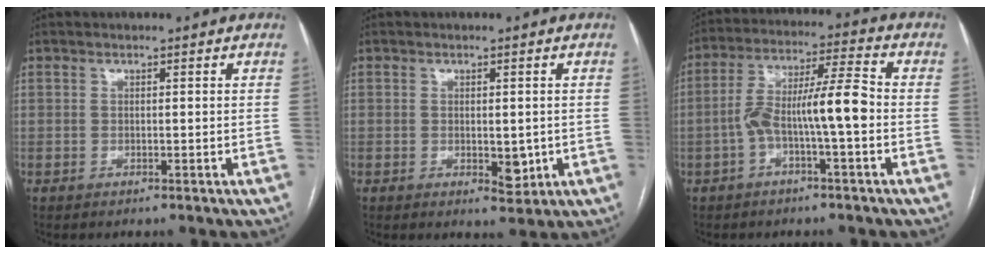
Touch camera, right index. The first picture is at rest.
{"total": 3.4, "force": [-0.4, 1.8, 2.8], "torque": [-0.035, -0.007, 0.002]}
{"total": 9.9, "force": [-2.3, 1.0, 9.6], "torque": [-0.172, 0.033, -0.042]}